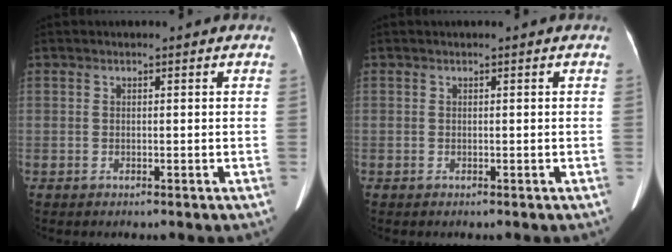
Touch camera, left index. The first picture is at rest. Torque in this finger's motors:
{"motor_torque": [-0.77, 0.42, -0.91, -0.13]}